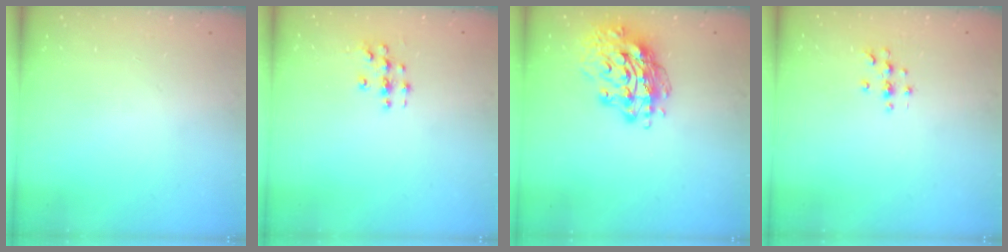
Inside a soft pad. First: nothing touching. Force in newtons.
{"total": 3.4, "press": 3.4, "slide": 0.2}
{"total": 15.9, "press": 15.9, "slide": 1.5}
{"total": 3.7, "press": 3.7, "slide": 0.4}